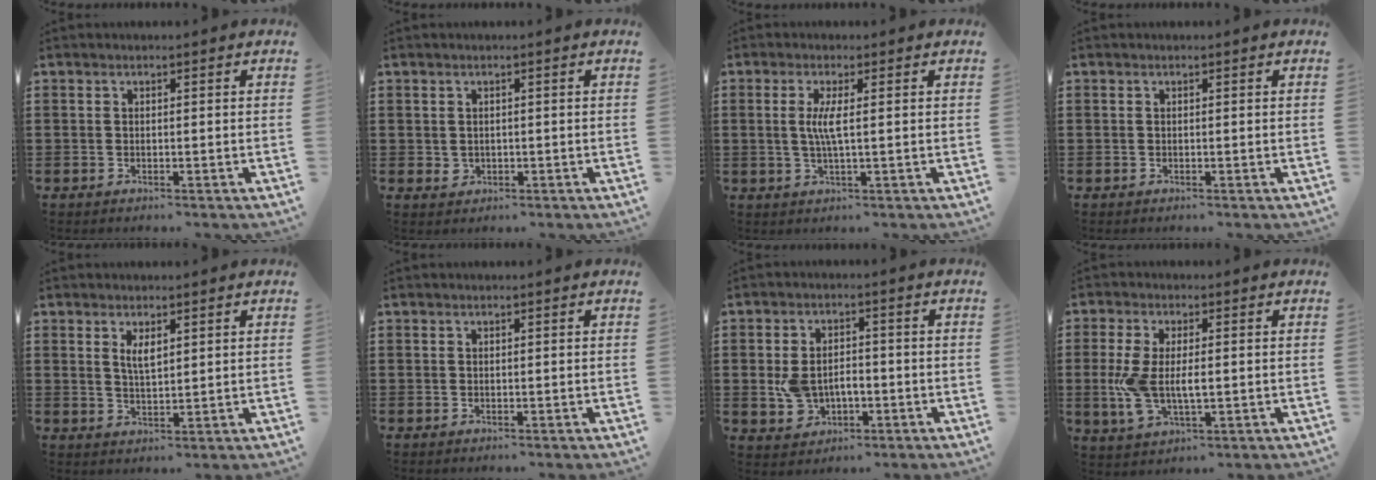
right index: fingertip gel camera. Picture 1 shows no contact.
{"total": 1.2, "force": [0.1, 1.1, 0.6], "torque": [-0.012, 0.007, 0.001]}
{"total": 3.7, "force": [0.3, 0.2, 3.6], "torque": [-0.077, -0.007, 0.001]}
{"total": 0.0}
{"total": 2.8, "force": [1.4, 1.0, 2.2], "torque": [-0.047, 0.004, 0.024]}
{"total": 0.0}
{"total": 4.8, "force": [-0.6, 3.4, 3.3], "torque": [-0.086, 0.001, -0.018]}
{"total": 7.1, "force": [-0.3, 3.5, 6.2], "torque": [-0.150, -0.005, -0.012]}